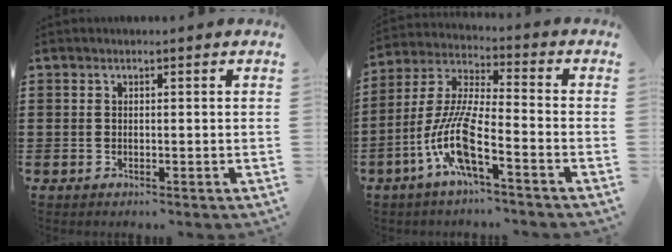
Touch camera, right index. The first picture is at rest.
{"total": 10.9, "force": [-5.5, 1.8, 9.2], "torque": [-0.215, -0.014, -0.112]}